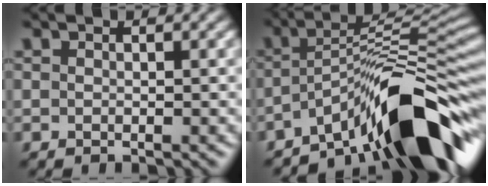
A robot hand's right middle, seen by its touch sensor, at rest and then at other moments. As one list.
[{"total": 12.0, "force": [-6.9, 3.0, 9.3], "torque": [-0.122, 0.017, -0.126]}]